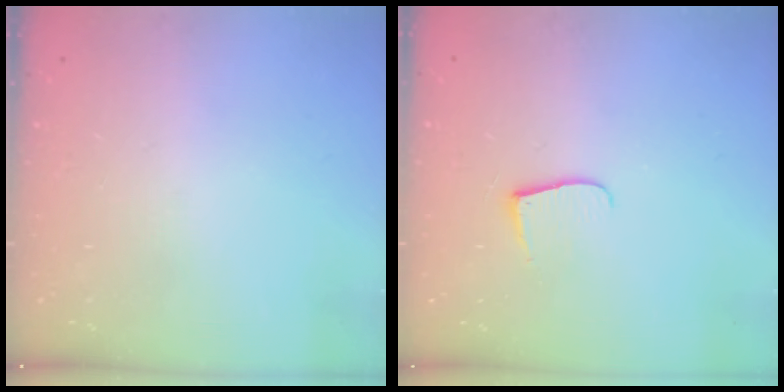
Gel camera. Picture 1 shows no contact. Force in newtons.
{"total": 6.9, "press": 6.9, "slide": 0.7}